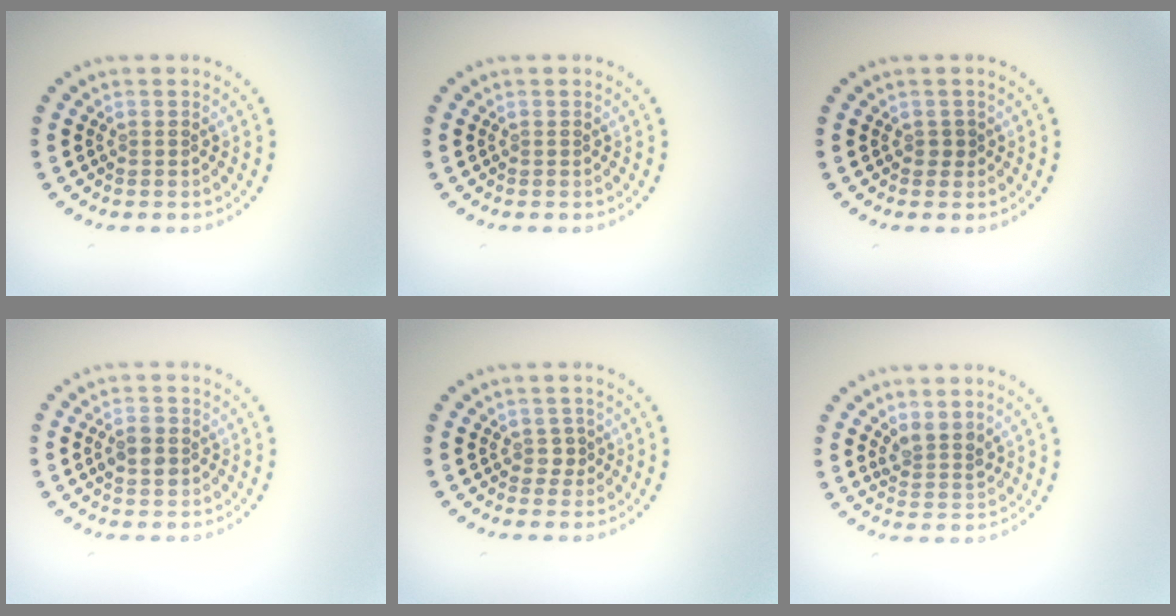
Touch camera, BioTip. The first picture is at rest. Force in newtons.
{"total": 0.0}
{"total": 0.7, "press": 0.7, "slide": 0.2}
{"total": 2.6, "press": 2.6, "slide": 0.0}
{"total": 1.0, "press": 0.9, "slide": 0.5}
{"total": 2.4, "press": 1.9, "slide": 1.5}